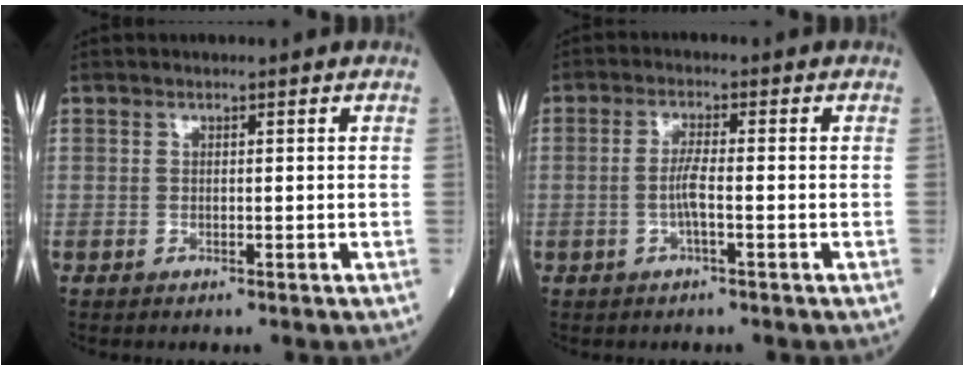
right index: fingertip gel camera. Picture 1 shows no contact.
{"total": 3.1, "force": [-0.8, 0.1, 2.9], "torque": [-0.060, 0.000, -0.019]}